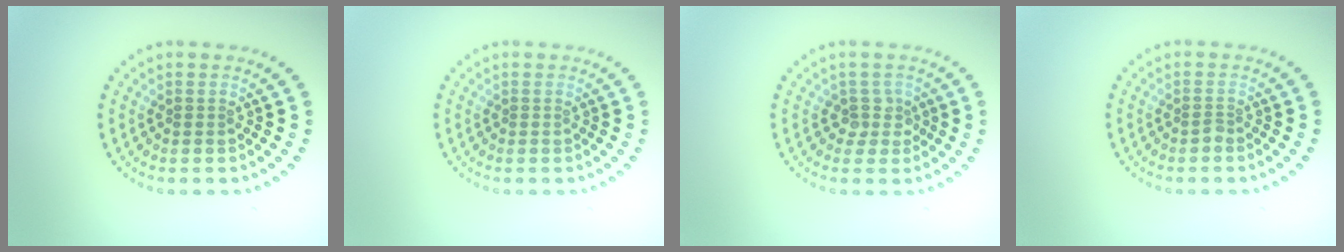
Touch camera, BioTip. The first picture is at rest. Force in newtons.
{"total": 0.0}
{"total": 1.8, "press": 1.3, "slide": 1.3}
{"total": 0.5, "press": 0.4, "slide": 0.4}